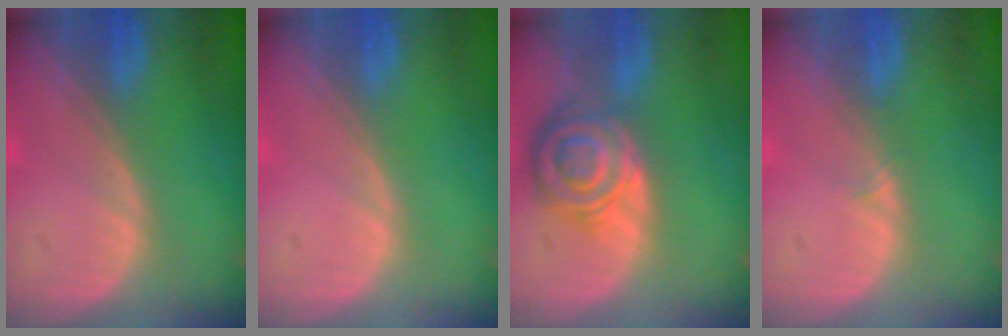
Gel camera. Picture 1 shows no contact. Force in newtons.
{"total": 0.0}
{"total": 8.2, "press": 7.1, "slide": 4.1}
{"total": 0.9, "press": 0.5, "slide": 0.7}